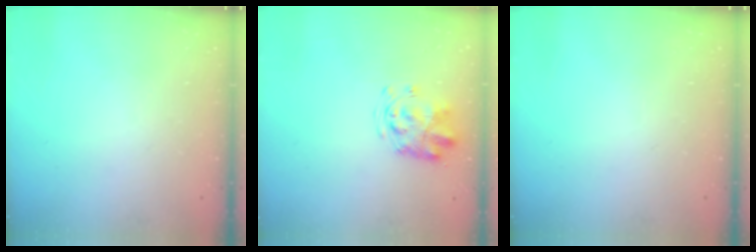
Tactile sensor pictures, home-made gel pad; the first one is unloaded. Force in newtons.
{"total": 3.4, "press": 3.3, "slide": 0.9}
{"total": 0.0}